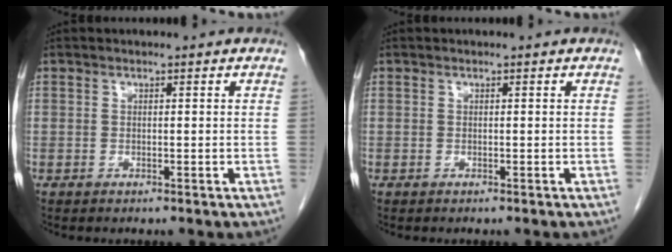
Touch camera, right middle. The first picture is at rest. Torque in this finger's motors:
{"motor_torque": [0.07, -0.21, -0.03, 0.00]}